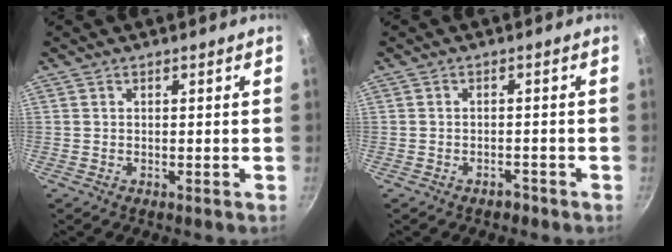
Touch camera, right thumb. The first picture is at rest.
{"total": 1.6, "force": [-1.3, 0.8, 0.5], "torque": [0.003, 0.018, -0.012]}